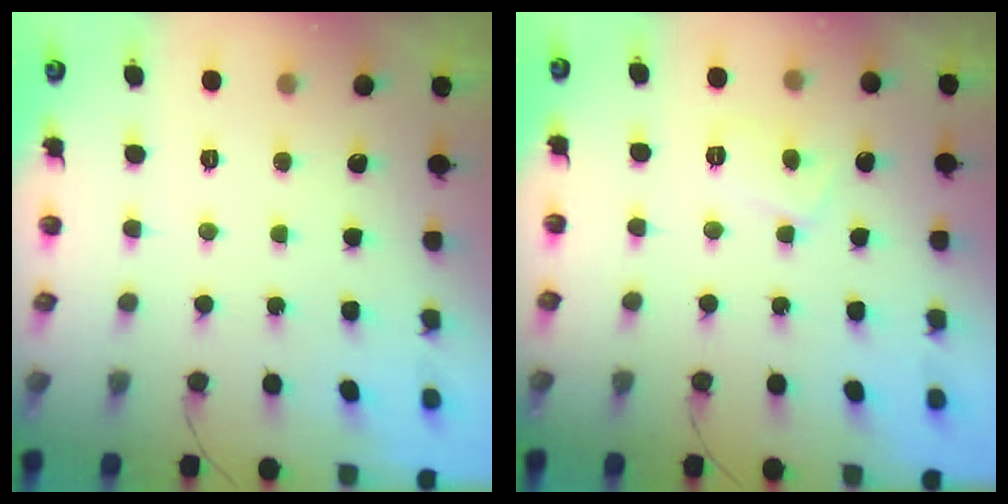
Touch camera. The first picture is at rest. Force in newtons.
{"total": 5.2, "press": 5.2, "slide": 0.3}